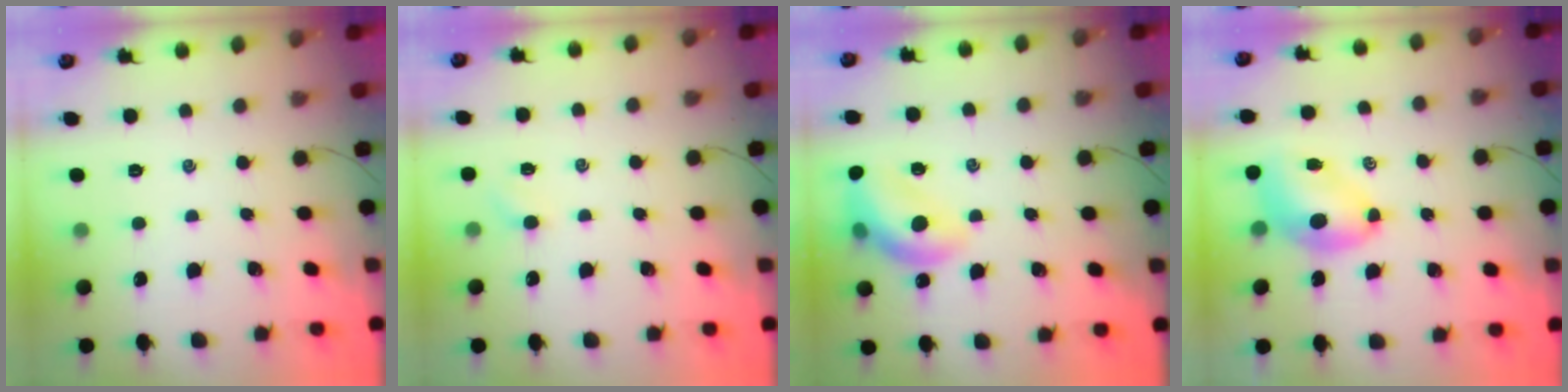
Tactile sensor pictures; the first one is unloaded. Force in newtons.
{"total": 2.4, "press": 2.3, "slide": 0.7}
{"total": 15.7, "press": 15.4, "slide": 3.3}
{"total": 7.6, "press": 7.5, "slide": 1.1}